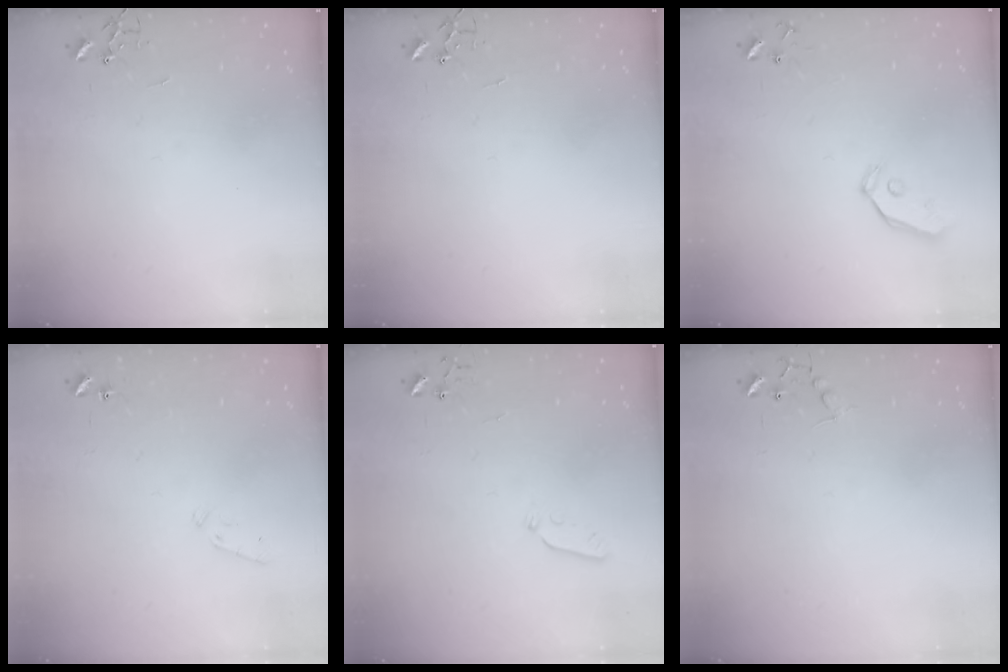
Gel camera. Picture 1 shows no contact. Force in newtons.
{"total": 0.0}
{"total": 4.8, "press": 4.8, "slide": 0.5}
{"total": 6.7, "press": 6.7, "slide": 1.0}
{"total": 3.5, "press": 3.5, "slide": 0.4}
{"total": 6.7, "press": 6.7, "slide": 0.4}